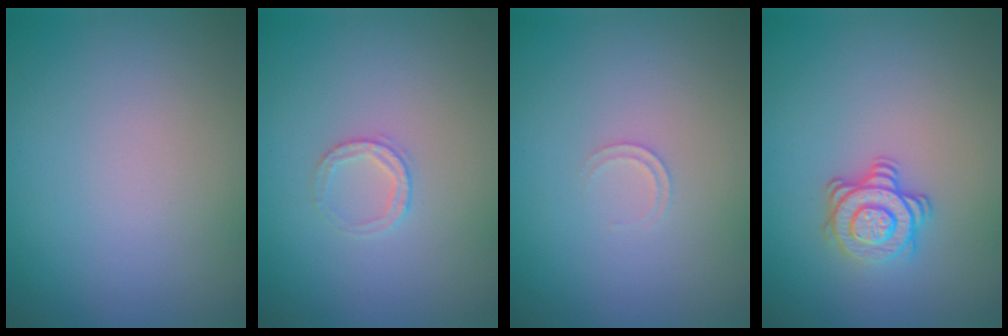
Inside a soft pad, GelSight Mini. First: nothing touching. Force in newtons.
{"total": 1.4, "press": 1.3, "slide": 0.2}
{"total": 0.7, "press": 0.7, "slide": 0.1}
{"total": 3.1, "press": 2.5, "slide": 1.7}